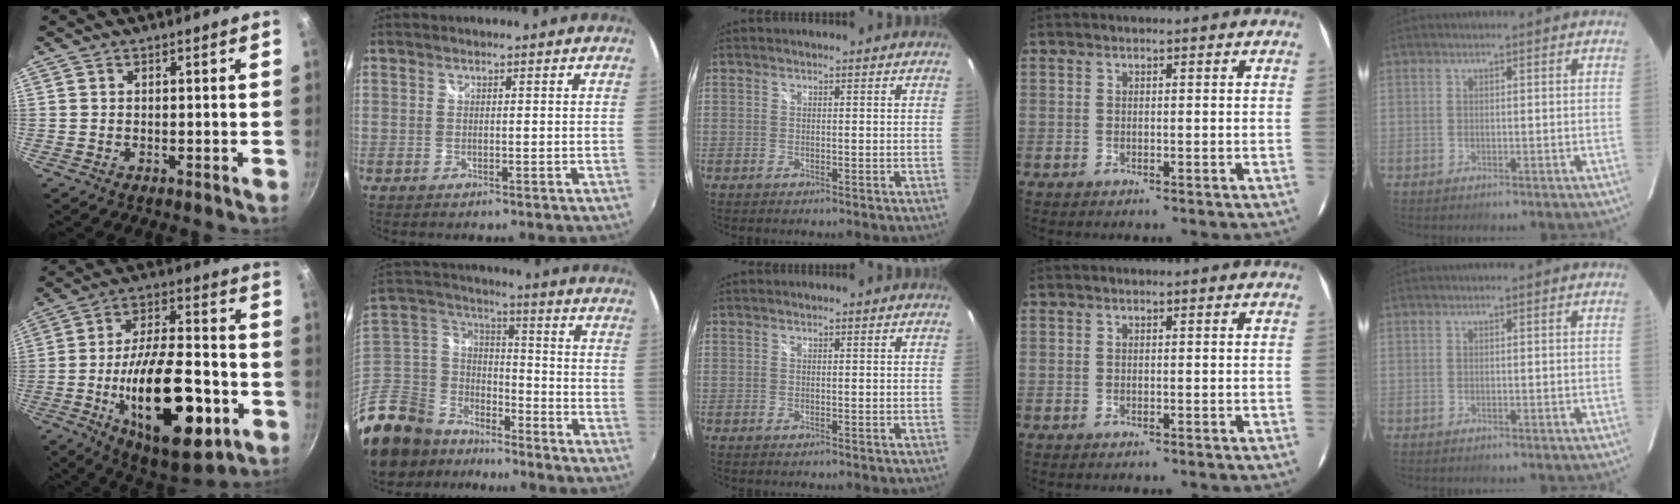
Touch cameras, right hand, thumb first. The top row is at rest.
{"thumb": {"total": 25.6, "force": [-7.7, 11.1, 21.8], "torque": [-0.327, 0.027, -0.110]}, "index": {"total": 23.1, "force": [-13.6, 16.2, 9.3], "torque": [-0.276, 0.035, -0.229]}}